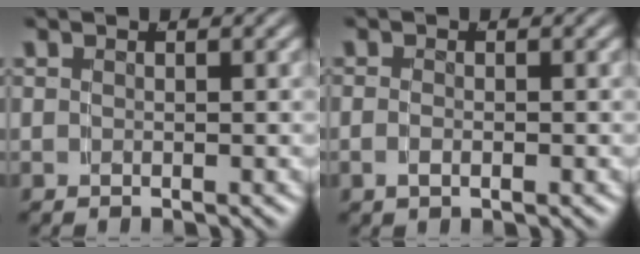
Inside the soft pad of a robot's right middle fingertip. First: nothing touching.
{"total": 1.0, "force": [-0.5, 0.3, 0.8], "torque": [-0.017, -0.003, -0.007]}